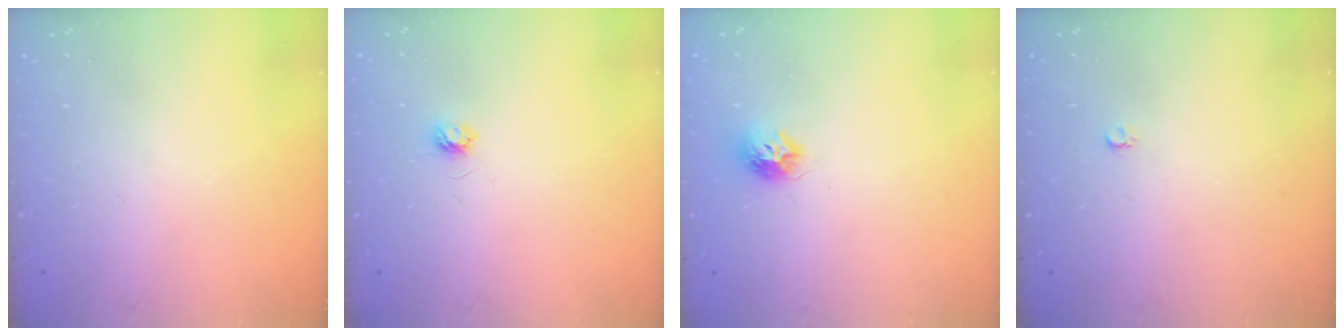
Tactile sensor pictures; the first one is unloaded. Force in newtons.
{"total": 3.5, "press": 3.5, "slide": 0.4}
{"total": 7.5, "press": 7.5, "slide": 0.7}
{"total": 2.6, "press": 2.6, "slide": 0.3}